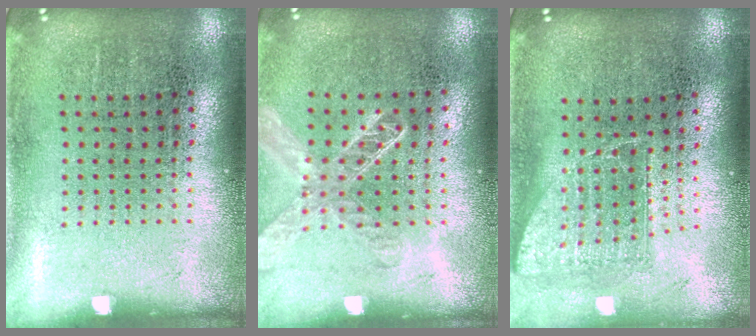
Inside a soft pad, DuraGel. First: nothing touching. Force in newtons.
{"total": 1.4, "press": 1.3, "slide": 0.5}
{"total": 1.4, "press": 1.1, "slide": 0.9}